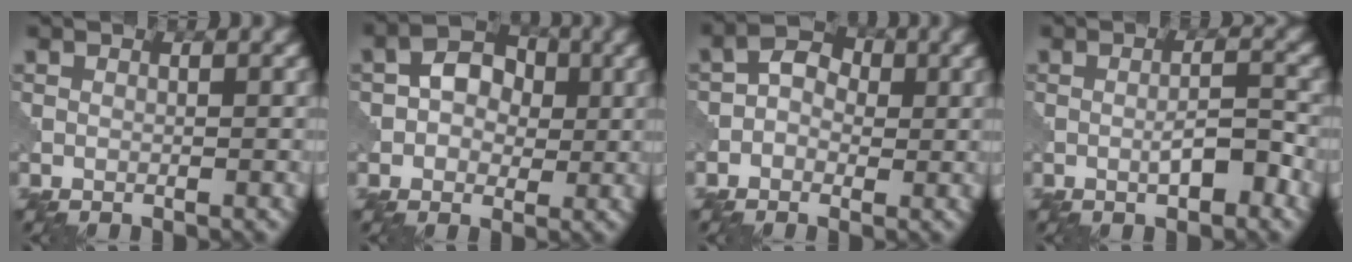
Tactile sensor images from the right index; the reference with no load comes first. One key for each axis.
{"total": 4.1, "fx": 0.3, "fy": 3.2, "fz": 2.7, "tx": -0.033, "ty": 0.008, "tz": -0.009}
{"total": 2.7, "fx": -0.3, "fy": 2.1, "fz": 1.7, "tx": -0.027, "ty": 0.009, "tz": -0.015}
{"total": 2.9, "fx": -1.1, "fy": 0.7, "fz": 2.6, "tx": -0.044, "ty": 0.005, "tz": -0.019}